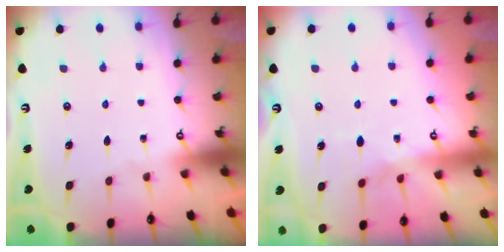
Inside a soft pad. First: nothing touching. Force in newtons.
{"total": 7.5, "press": 7.5, "slide": 0.8}